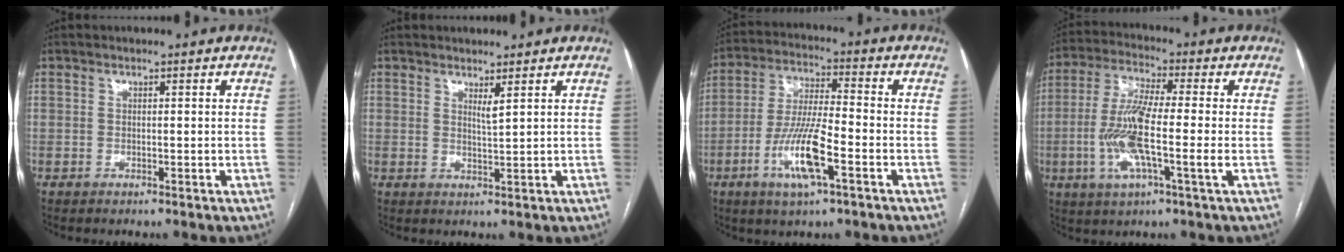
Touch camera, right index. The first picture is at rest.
{"total": 1.6, "force": [1.0, -0.2, 1.1], "torque": [-0.022, -0.011, 0.020]}
{"total": 11.5, "force": [-4.6, 1.8, 10.4], "torque": [-0.209, -0.008, -0.084]}
{"total": 12.0, "force": [-2.1, 1.0, 11.8], "torque": [-0.244, -0.003, -0.048]}